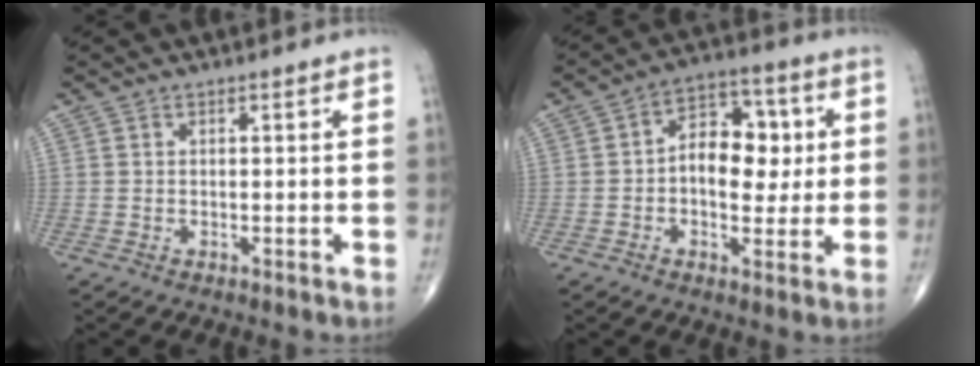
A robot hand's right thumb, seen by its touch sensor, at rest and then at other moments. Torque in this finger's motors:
{"motor_torque": [-0.05, 0.55, 0.80, 0.04, 0.22]}